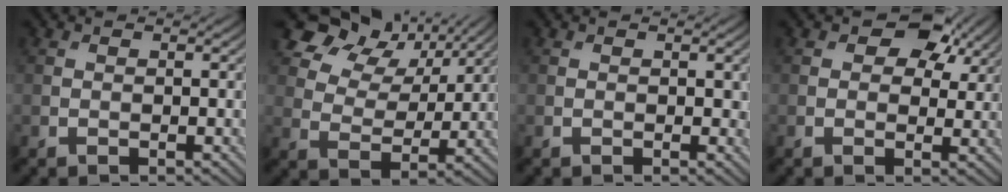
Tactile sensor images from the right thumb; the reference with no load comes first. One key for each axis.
{"total": 11.6, "fx": 7.3, "fy": 7.1, "fz": 5.6, "tx": -0.126, "ty": -0.002, "tz": 0.129}
{"total": 0.9, "fx": 0.1, "fy": 0.6, "fz": 0.6, "tx": -0.006, "ty": -0.005, "tz": 0.003}
{"total": 7.2, "fx": 3.6, "fy": 4.4, "fz": 4.4, "tx": -0.057, "ty": -0.001, "tz": 0.049}